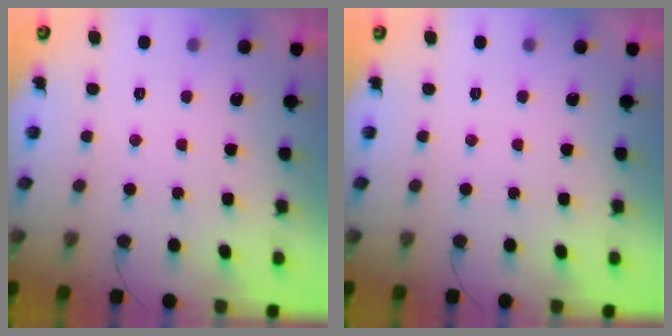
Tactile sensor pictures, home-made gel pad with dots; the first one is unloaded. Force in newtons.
{"total": 0.0}